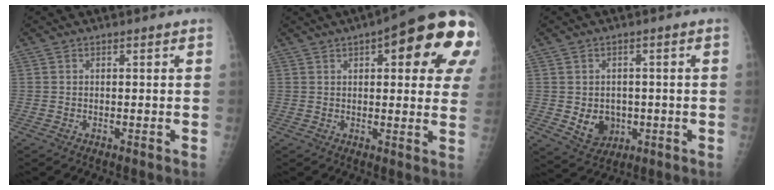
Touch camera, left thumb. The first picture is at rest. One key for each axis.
{"total": 21.6, "fx": 8.2, "fy": 7.3, "fz": 18.6, "tx": -0.212, "ty": 0.004, "tz": 0.096}
{"total": 6.4, "fx": -1.0, "fy": 5.3, "fz": 3.4, "tx": -0.027, "ty": 0.000, "tz": -0.001}